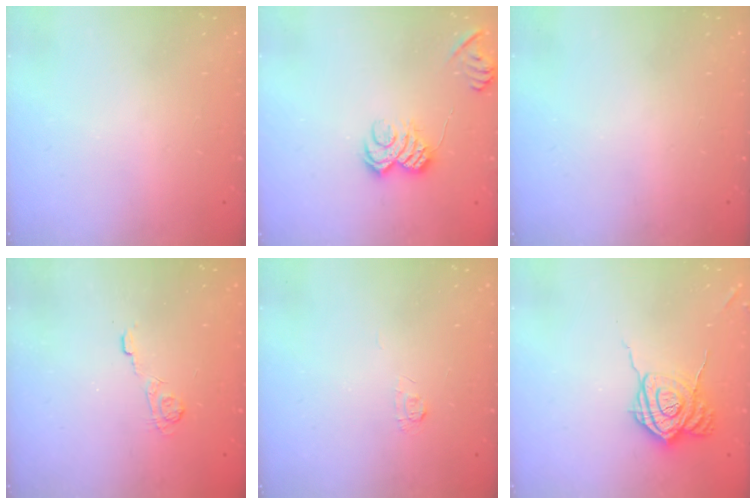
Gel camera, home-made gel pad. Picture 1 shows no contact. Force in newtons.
{"total": 8.3, "press": 8.3, "slide": 0.9}
{"total": 0.0}
{"total": 4.5, "press": 4.2, "slide": 1.5}
{"total": 3.9, "press": 3.9, "slide": 0.4}
{"total": 14.0, "press": 13.9, "slide": 0.8}